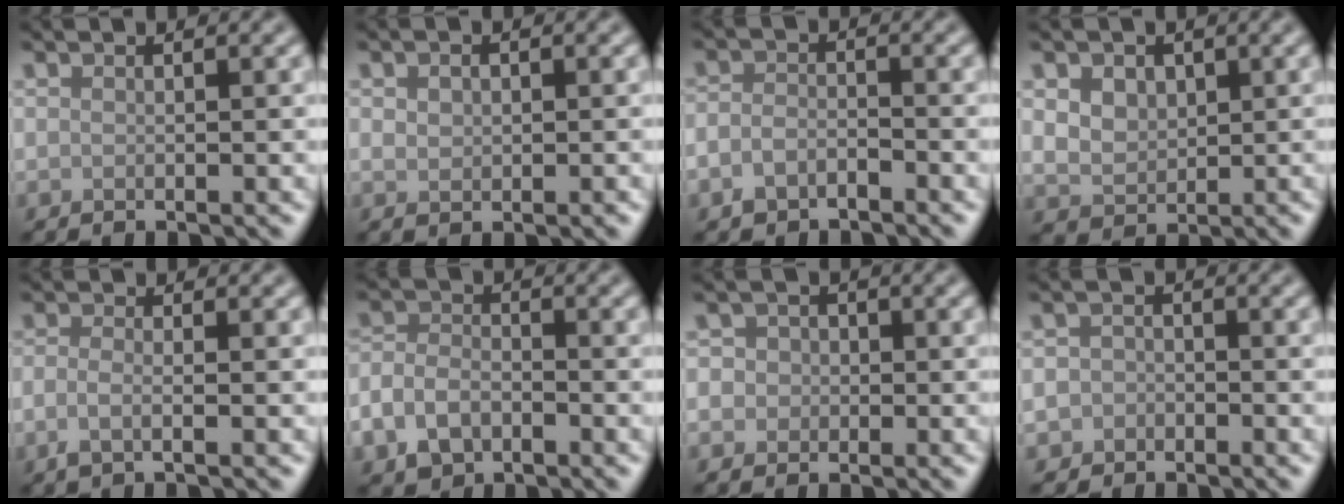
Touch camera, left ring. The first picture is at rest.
{"total": 1.6, "force": [0.1, 1.1, 1.2], "torque": [-0.023, 0.000, 0.003]}
{"total": 2.2, "force": [-1.5, 1.3, 0.9], "torque": [-0.016, 0.003, -0.037]}
{"total": 4.1, "force": [1.5, 3.1, 2.3], "torque": [-0.046, 0.015, 0.025]}
{"total": 1.7, "force": [-0.7, 0.6, 1.5], "torque": [-0.033, -0.005, -0.019]}
{"total": 3.9, "force": [-2.0, 2.6, 2.1], "torque": [-0.047, -0.003, -0.047]}
{"total": 3.6, "force": [-0.1, 3.4, 1.1], "torque": [0.005, 0.020, -0.029]}
{"total": 1.8, "force": [-1.0, 1.5, 0.2], "torque": [0.013, 0.002, -0.025]}